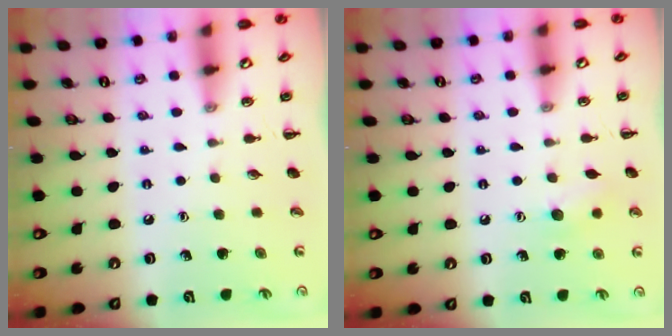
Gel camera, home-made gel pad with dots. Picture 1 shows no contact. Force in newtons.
{"total": 6.9, "press": 6.7, "slide": 1.7}